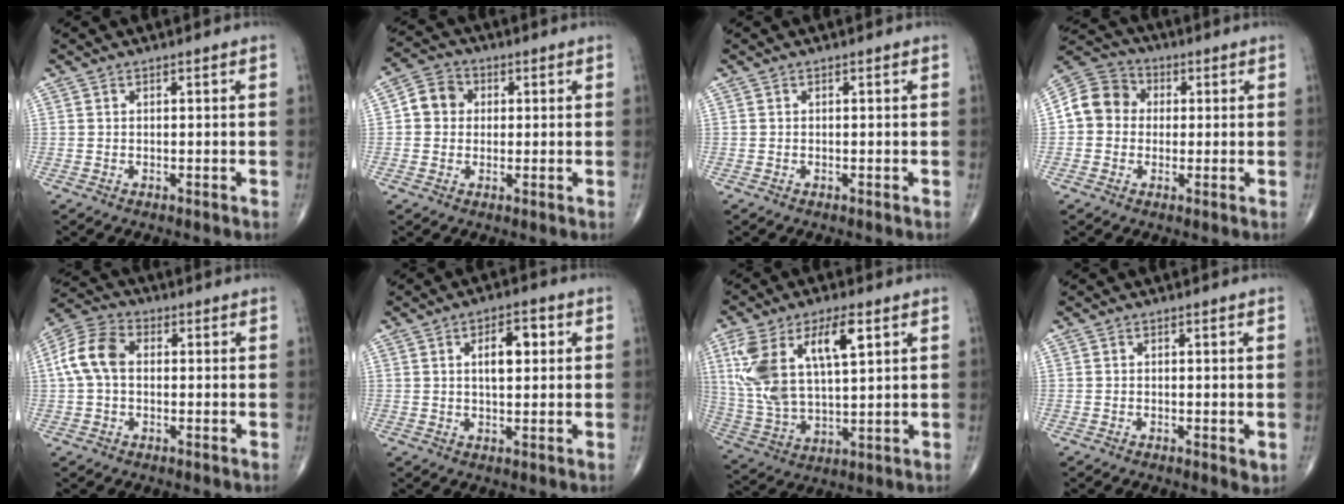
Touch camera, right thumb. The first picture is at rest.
{"total": 5.9, "force": [0.6, 5.2, 2.6], "torque": [-0.028, 0.012, -0.001]}
{"total": 0.0}
{"total": 9.1, "force": [0.5, 8.1, 4.1], "torque": [-0.060, 0.026, -0.006]}
{"total": 9.1, "force": [0.6, 6.2, 6.7], "torque": [-0.140, 0.029, 0.004]}
{"total": 6.4, "force": [1.6, 3.0, 5.4], "torque": [-0.073, 0.004, 0.025]}
{"total": 17.3, "force": [6.1, 7.6, 14.3], "torque": [-0.283, -0.008, 0.124]}
{"total": 1.6, "force": [-0.3, 0.6, 1.4], "torque": [-0.022, -0.006, -0.005]}